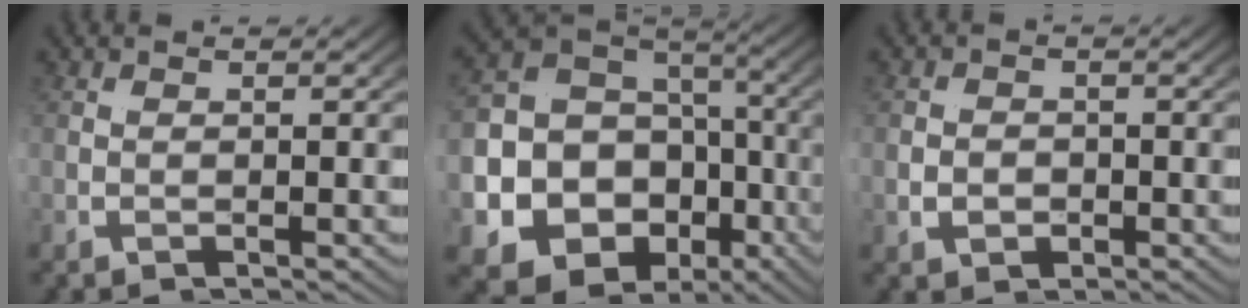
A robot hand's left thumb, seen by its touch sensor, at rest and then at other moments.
{"total": 16.8, "force": [-4.2, 12.6, 10.3], "torque": [-0.222, -0.050, -0.066]}
{"total": 1.7, "force": [0.0, 1.5, 0.9], "torque": [-0.016, -0.005, 0.003]}